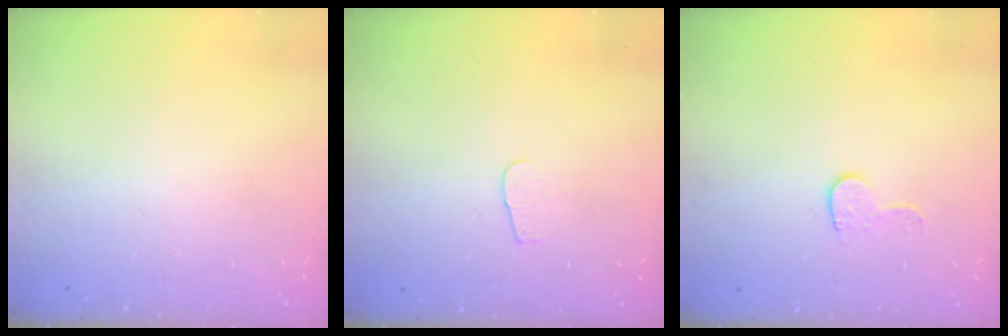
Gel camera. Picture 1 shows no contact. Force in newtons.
{"total": 2.8, "press": 2.8, "slide": 0.2}
{"total": 5.4, "press": 5.4, "slide": 0.5}